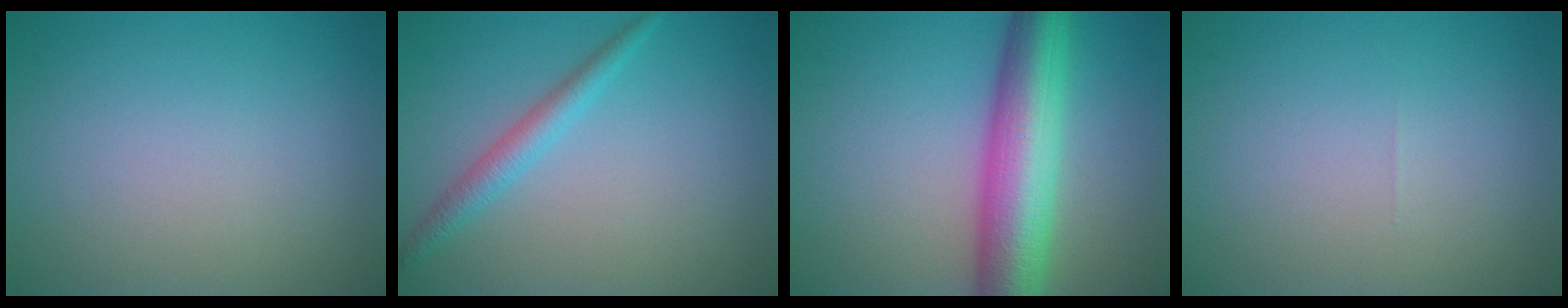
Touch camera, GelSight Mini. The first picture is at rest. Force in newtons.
{"total": 2.2, "press": 2.2, "slide": 0.1}
{"total": 9.3, "press": 9.3, "slide": 0.2}
{"total": 0.0}